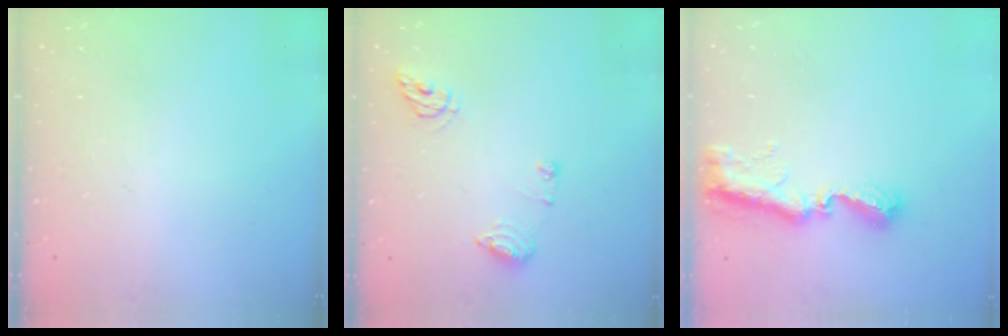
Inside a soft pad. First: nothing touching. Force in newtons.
{"total": 8.9, "press": 8.8, "slide": 1.1}
{"total": 9.9, "press": 9.9, "slide": 0.7}